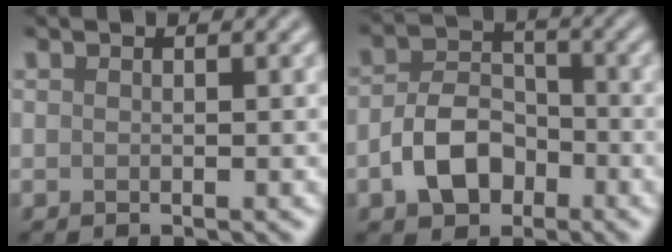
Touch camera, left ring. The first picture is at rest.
{"total": 5.2, "force": [-2.1, 3.6, 3.1], "torque": [-0.057, 0.002, -0.043]}